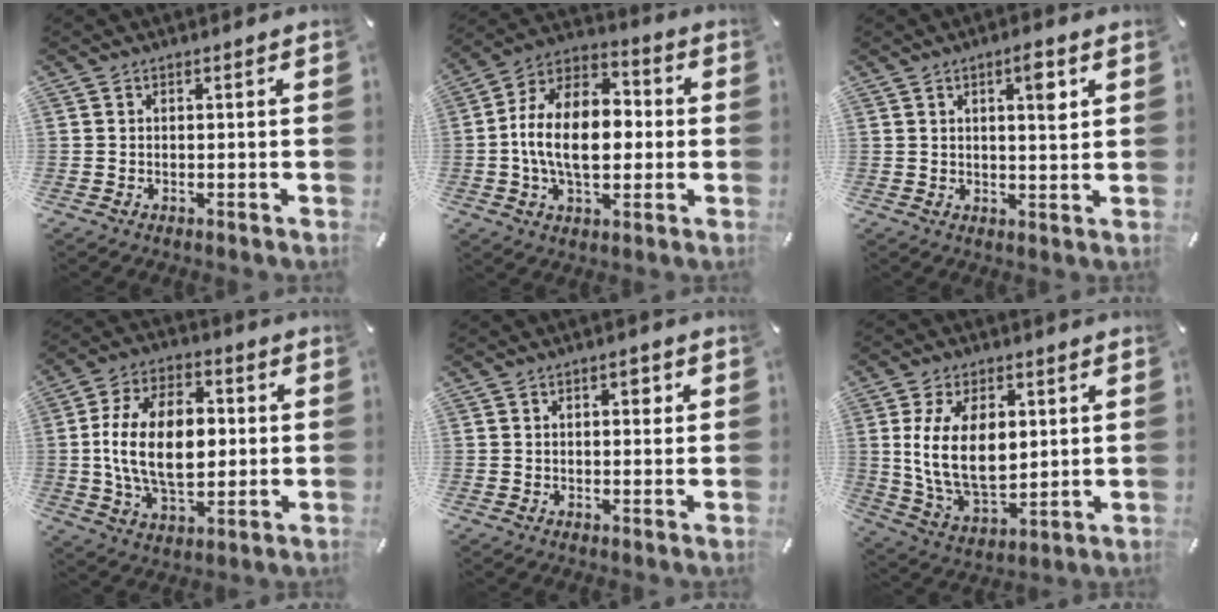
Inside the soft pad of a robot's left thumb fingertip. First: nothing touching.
{"total": 15.9, "force": [-1.8, 10.3, 12.0], "torque": [-0.230, 0.009, -0.039]}
{"total": 5.6, "force": [2.3, 1.6, 4.8], "torque": [-0.068, -0.010, 0.031]}
{"total": 18.4, "force": [0.3, 11.4, 14.4], "torque": [-0.290, 0.009, 0.003]}
{"total": 2.8, "force": [0.8, 1.6, 2.1], "torque": [-0.029, 0.003, 0.007]}
{"total": 15.6, "force": [2.8, 9.6, 12.0], "torque": [-0.261, -0.003, 0.048]}